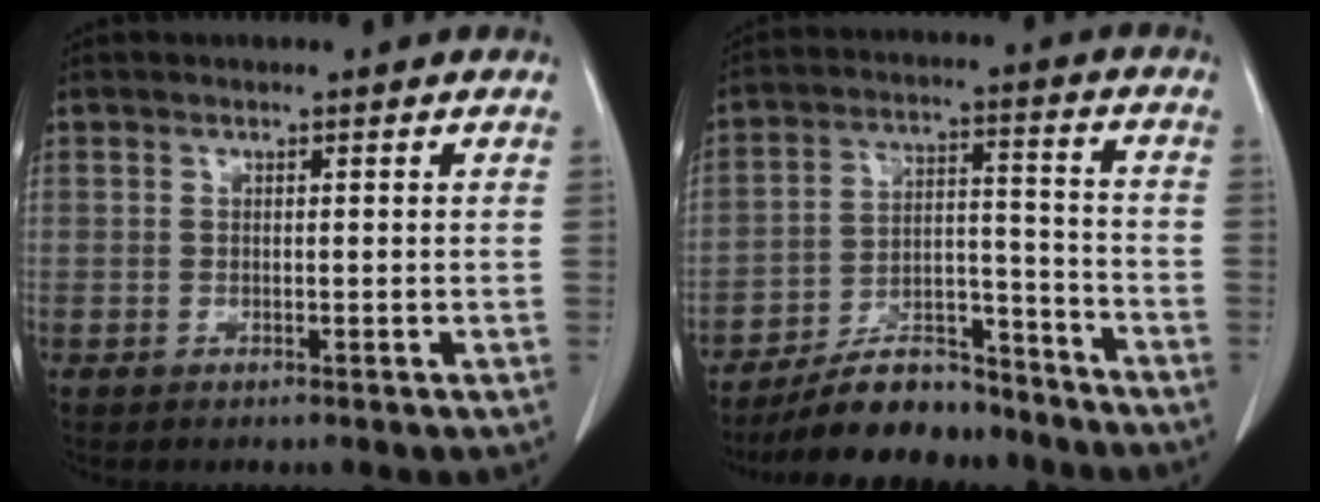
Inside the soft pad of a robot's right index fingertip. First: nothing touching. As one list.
[{"total": 12.5, "force": [-11.0, 3.9, 4.5], "torque": [-0.066, 0.028, -0.187]}]